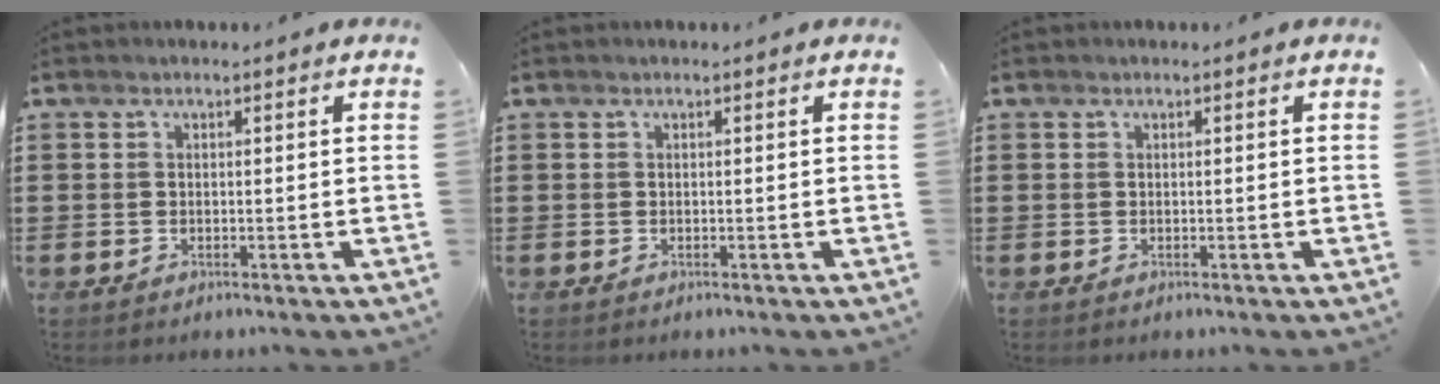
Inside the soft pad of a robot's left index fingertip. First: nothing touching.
{"total": 0.0}
{"total": 0.0}